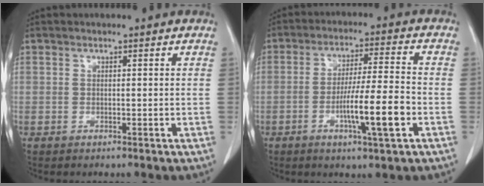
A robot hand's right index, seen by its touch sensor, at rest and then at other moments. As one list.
[{"total": 9.8, "force": [-3.3, 0.1, 9.2], "torque": [-0.161, -0.004, -0.057]}]